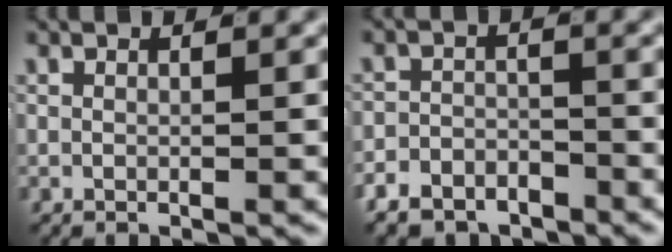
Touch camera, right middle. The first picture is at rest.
{"total": 5.3, "force": [-4.3, 2.9, 1.0], "torque": [0.002, -0.006, -0.080]}